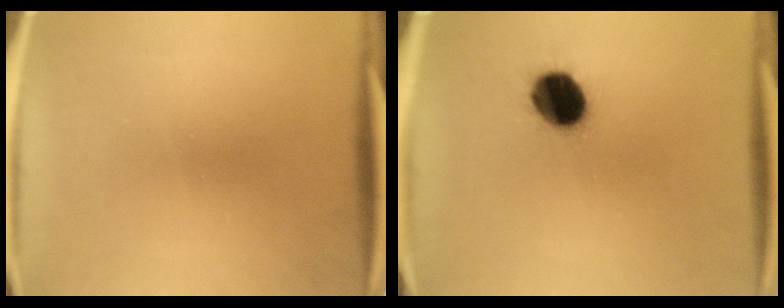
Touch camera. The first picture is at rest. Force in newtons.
{"total": 10.7}